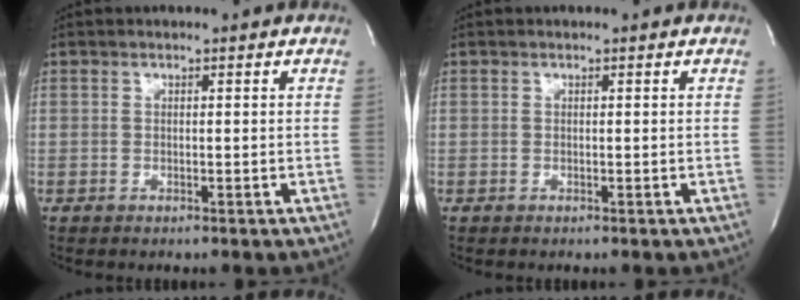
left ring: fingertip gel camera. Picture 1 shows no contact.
{"total": 0.0}